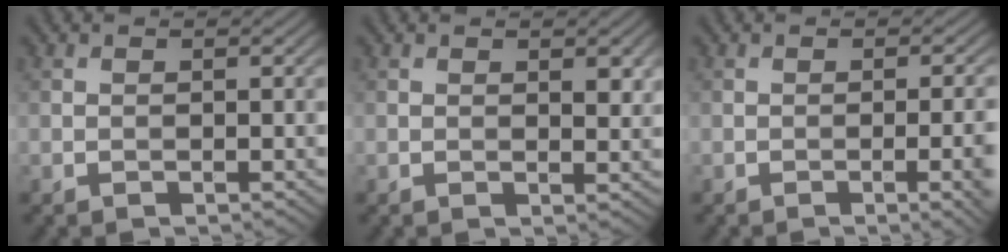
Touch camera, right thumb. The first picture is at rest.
{"total": 2.0, "force": [0.8, 0.9, 1.6], "torque": [-0.023, -0.006, 0.017]}
{"total": 4.5, "force": [-1.1, 1.0, 4.2], "torque": [-0.057, 0.002, -0.014]}